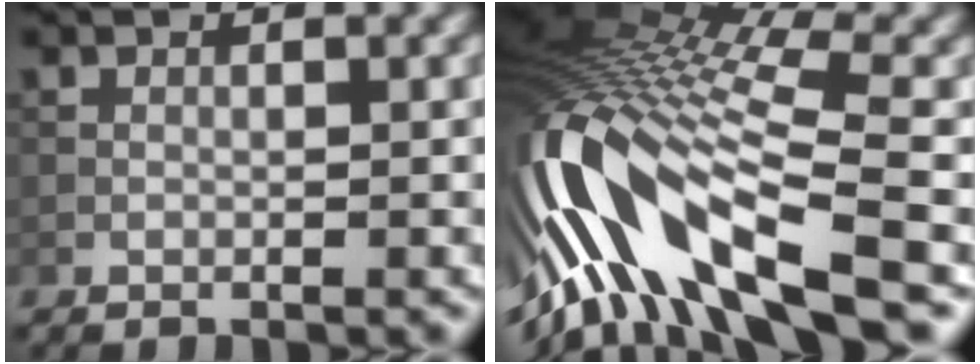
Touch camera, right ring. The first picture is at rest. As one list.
[{"total": 14.9, "force": [-3.6, 5.4, 13.4], "torque": [-0.284, 0.007, -0.058]}]